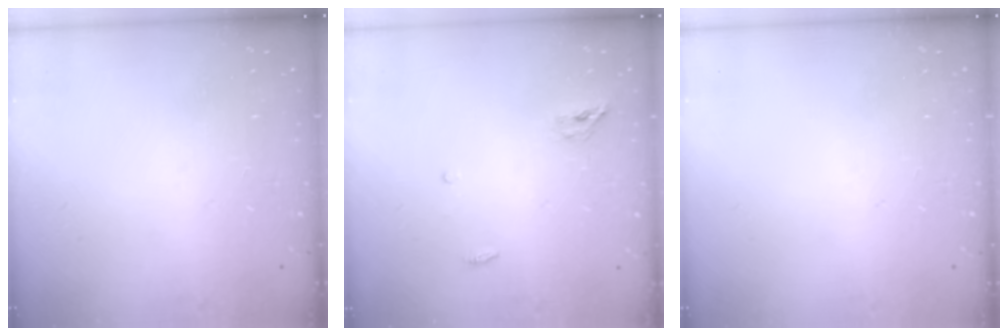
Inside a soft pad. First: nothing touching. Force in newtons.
{"total": 3.8, "press": 3.6, "slide": 1.3}
{"total": 0.0}